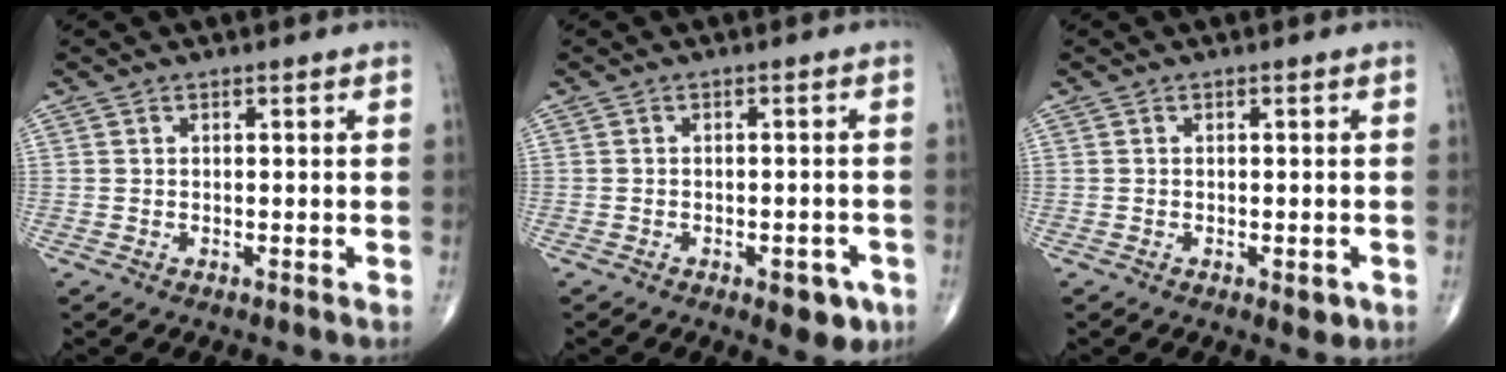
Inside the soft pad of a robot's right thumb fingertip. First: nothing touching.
{"total": 5.2, "force": [-2.6, 2.5, 3.7], "torque": [-0.028, 0.009, -0.026]}
{"total": 2.0, "force": [-0.7, 0.9, 1.6], "torque": [-0.015, -0.002, -0.006]}